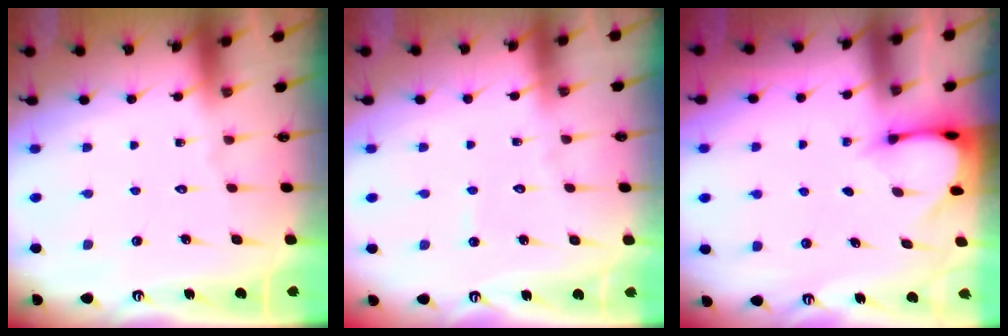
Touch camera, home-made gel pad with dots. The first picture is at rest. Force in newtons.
{"total": 2.6, "press": 2.6, "slide": 0.2}
{"total": 3.2, "press": 3.2, "slide": 0.2}